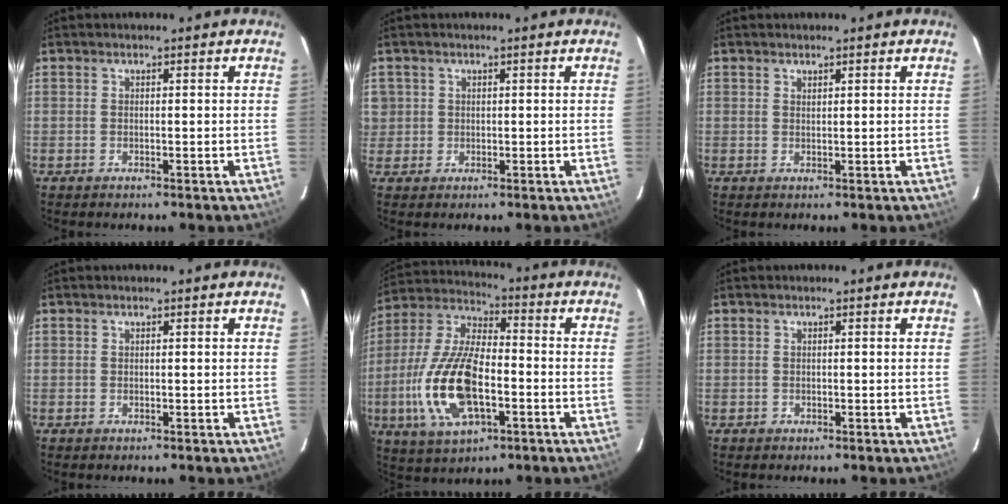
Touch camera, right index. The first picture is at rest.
{"total": 2.7, "force": [0.5, 2.7, 0.0], "torque": [0.013, 0.013, 0.008]}
{"total": 0.7, "force": [0.6, 0.2, 0.2], "torque": [-0.003, 0.001, 0.012]}
{"total": 0.0}
{"total": 18.5, "force": [-5.0, 8.2, 15.8], "torque": [-0.341, -0.008, -0.091]}
{"total": 0.8, "force": [-0.2, 0.7, -0.1], "torque": [0.003, 0.002, -0.002]}